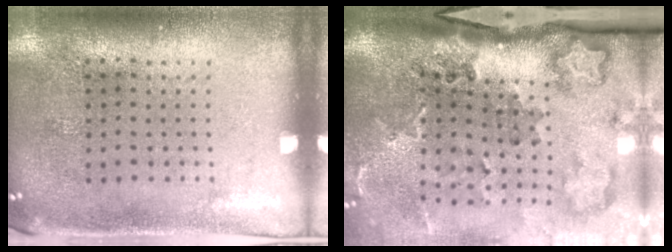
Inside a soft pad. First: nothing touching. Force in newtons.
{"total": 3.8, "press": 2.4, "slide": 3.0}